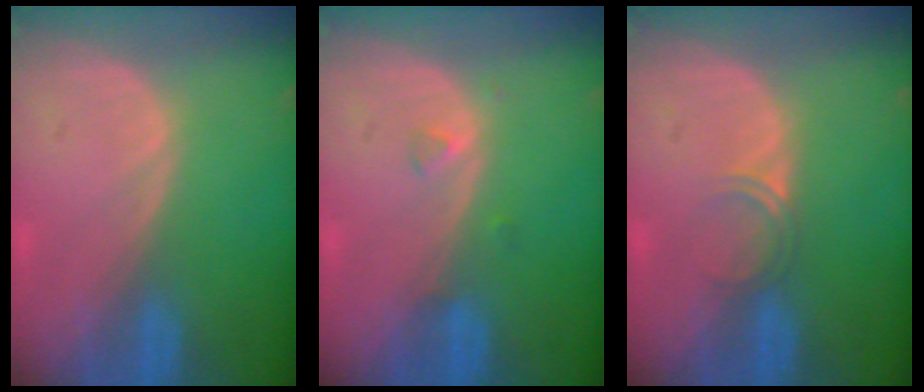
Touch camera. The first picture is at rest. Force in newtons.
{"total": 1.2, "press": 1.2, "slide": 0.1}
{"total": 1.8, "press": 1.5, "slide": 1.1}